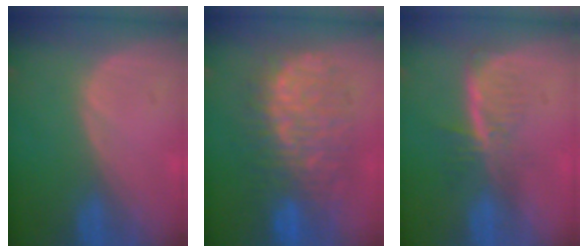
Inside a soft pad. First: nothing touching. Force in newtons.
{"total": 11.6, "press": 11.5, "slide": 1.3}
{"total": 6.0, "press": 5.2, "slide": 3.0}